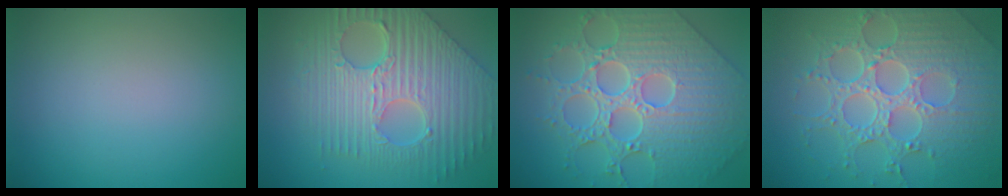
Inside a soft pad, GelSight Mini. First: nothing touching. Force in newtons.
{"total": 9.9, "press": 6.9, "slide": 7.0}
{"total": 9.3, "press": 7.0, "slide": 6.1}
{"total": 8.1, "press": 5.9, "slide": 5.5}